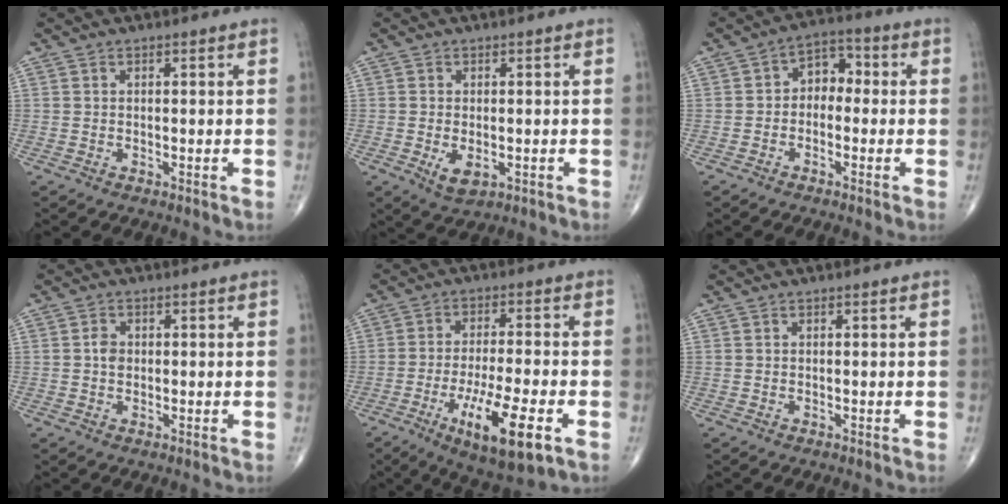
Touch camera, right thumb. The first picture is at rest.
{"total": 3.9, "force": [-1.0, 2.1, 3.1], "torque": [-0.050, -0.007, -0.008]}
{"total": 5.7, "force": [-0.5, 4.2, 3.9], "torque": [-0.032, 0.029, -0.026]}
{"total": 2.1, "force": [0.1, 1.7, 1.3], "torque": [-0.017, 0.005, 0.000]}
{"total": 13.6, "force": [-5.5, 3.3, 12.0], "torque": [-0.209, 0.001, -0.084]}
{"total": 0.0}